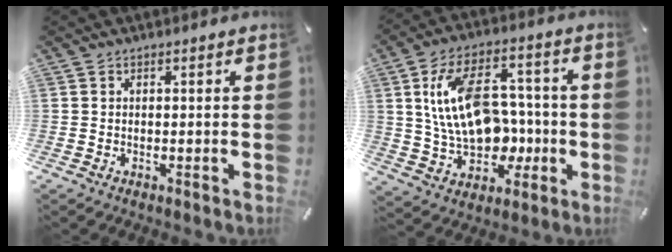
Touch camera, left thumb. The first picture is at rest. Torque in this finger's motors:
{"motor_torque": [2.51, 2.50, 1.85, -0.46, 0.58]}